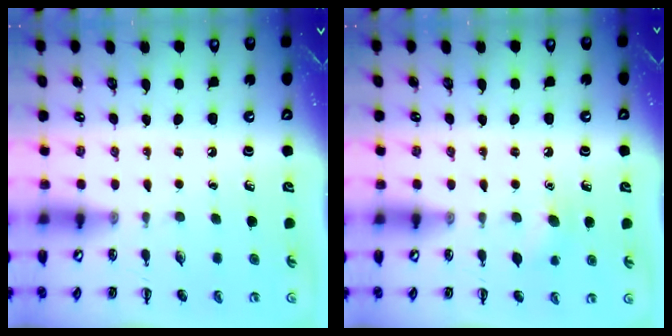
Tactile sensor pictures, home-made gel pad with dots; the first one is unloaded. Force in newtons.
{"total": 5.6, "press": 5.4, "slide": 1.4}